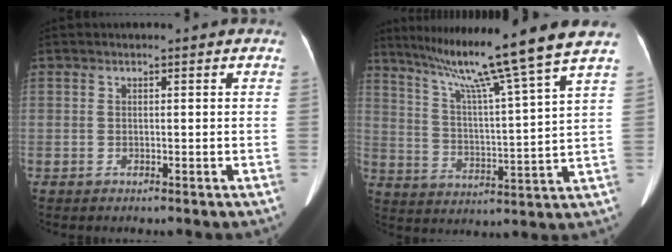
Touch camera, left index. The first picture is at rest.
{"total": 16.3, "force": [12.9, -3.0, 9.5], "torque": [-0.153, -0.019, 0.197]}